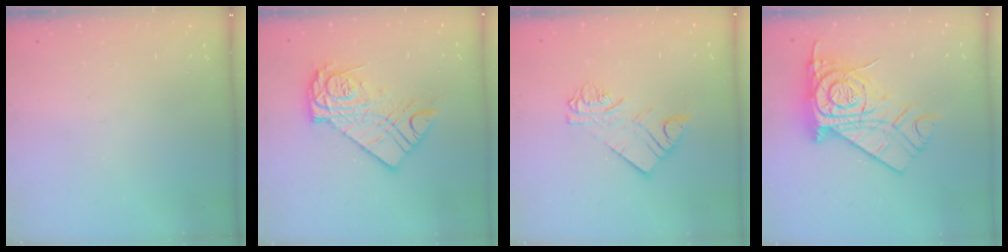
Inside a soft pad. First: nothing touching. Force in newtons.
{"total": 12.9, "press": 12.9, "slide": 1.0}
{"total": 8.9, "press": 8.9, "slide": 0.7}
{"total": 19.7, "press": 19.6, "slide": 1.7}